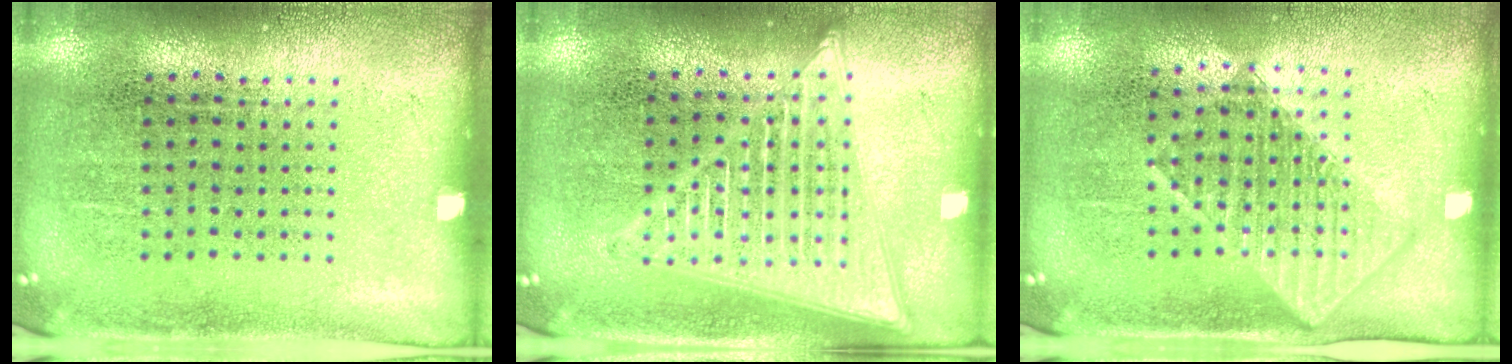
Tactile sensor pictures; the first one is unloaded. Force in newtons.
{"total": 2.2, "press": 2.2, "slide": 0.3}
{"total": 1.4, "press": 1.3, "slide": 0.6}